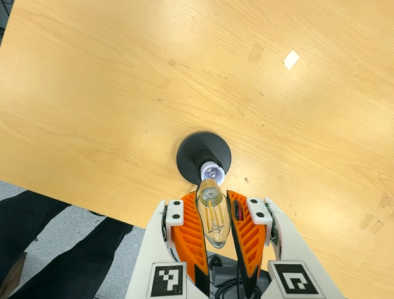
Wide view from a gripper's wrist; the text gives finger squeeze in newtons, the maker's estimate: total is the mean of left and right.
{"total": 21.8, "left": 24.9, "right": 18.8}